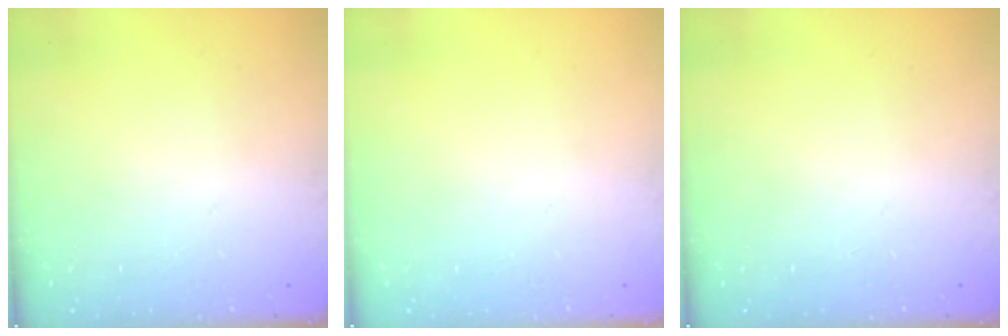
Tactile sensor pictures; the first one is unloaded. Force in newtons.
{"total": 0.0}
{"total": 0.0}